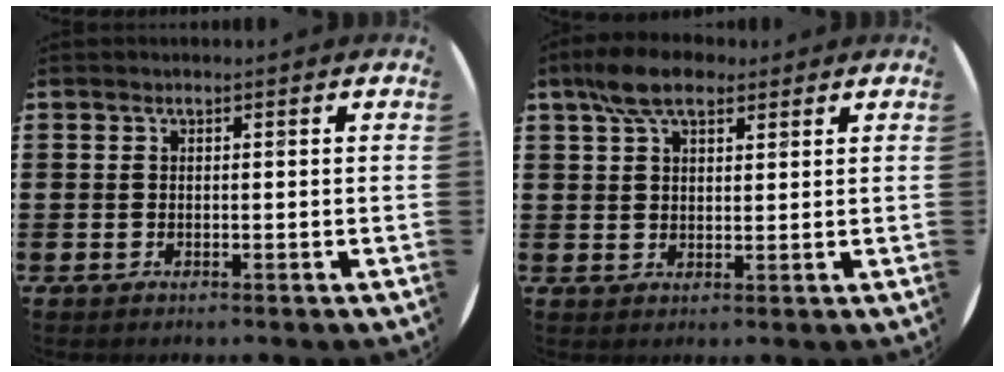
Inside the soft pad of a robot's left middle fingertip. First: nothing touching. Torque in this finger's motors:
{"motor_torque": [0.72, -0.50, 0.00, 0.01]}